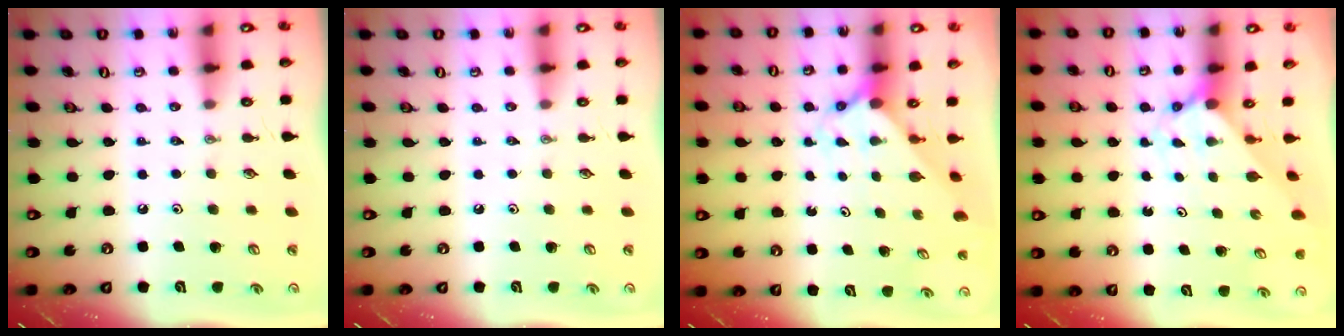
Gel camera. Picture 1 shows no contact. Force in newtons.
{"total": 0.0}
{"total": 1.6, "press": 1.6, "slide": 0.1}
{"total": 2.0, "press": 2.0, "slide": 0.2}